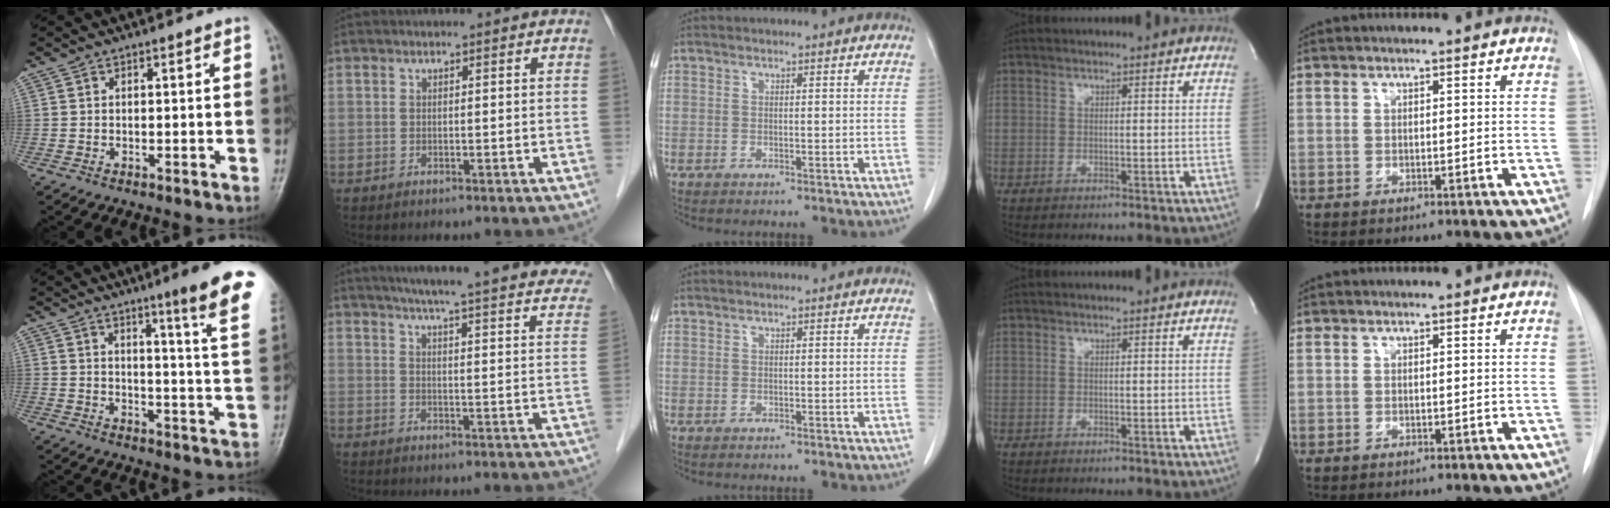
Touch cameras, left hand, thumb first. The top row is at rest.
{"thumb": {"total": 15.0, "force": [9.4, 0.2, 11.8], "torque": [-0.139, -0.057, 0.110]}, "index": {"total": 29.2, "force": [25.4, 2.4, 14.2], "torque": [-0.178, -0.049, 0.294]}}